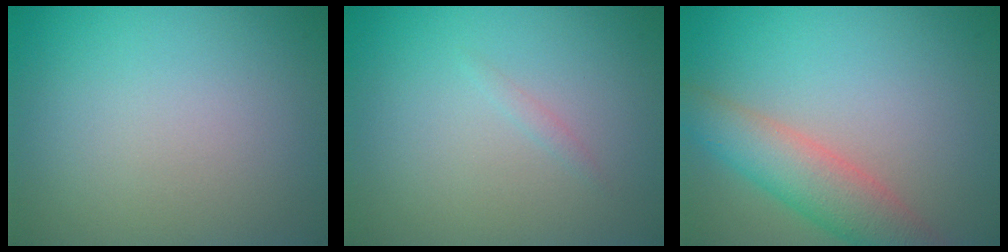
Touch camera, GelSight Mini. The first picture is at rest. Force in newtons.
{"total": 0.6, "press": 0.6, "slide": 0.0}
{"total": 5.2, "press": 5.2, "slide": 0.2}